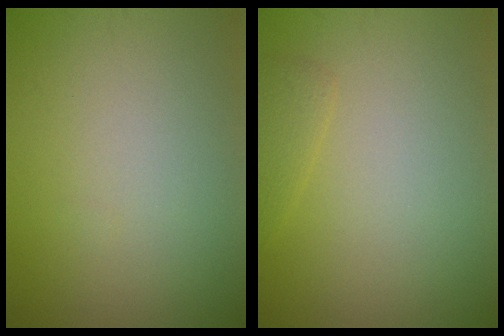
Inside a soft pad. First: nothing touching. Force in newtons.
{"total": 1.1, "press": 1.1, "slide": 0.1}